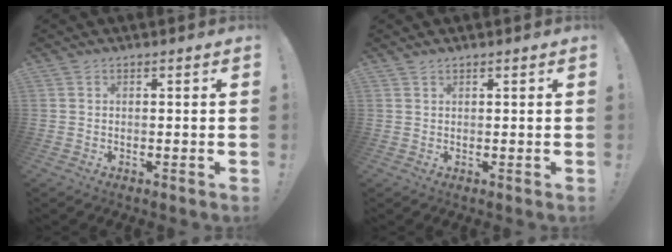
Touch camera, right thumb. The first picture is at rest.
{"total": 0.8, "force": [0.7, 0.2, 0.2], "torque": [-0.002, -0.002, 0.014]}